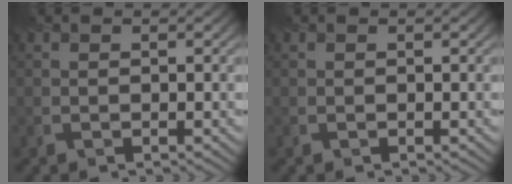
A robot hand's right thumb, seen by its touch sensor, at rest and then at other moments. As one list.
[{"total": 0.0}]